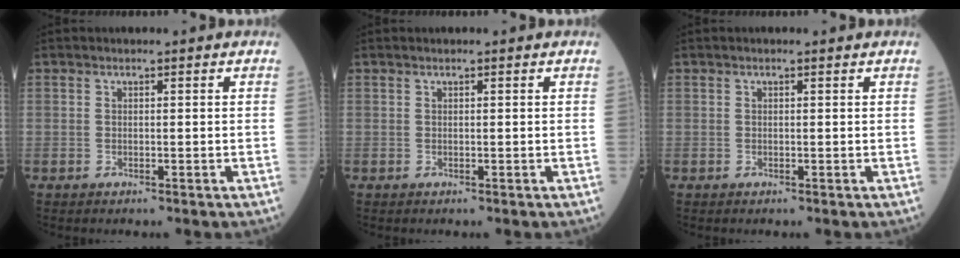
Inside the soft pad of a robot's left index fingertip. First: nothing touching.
{"total": 0.0}
{"total": 0.0}